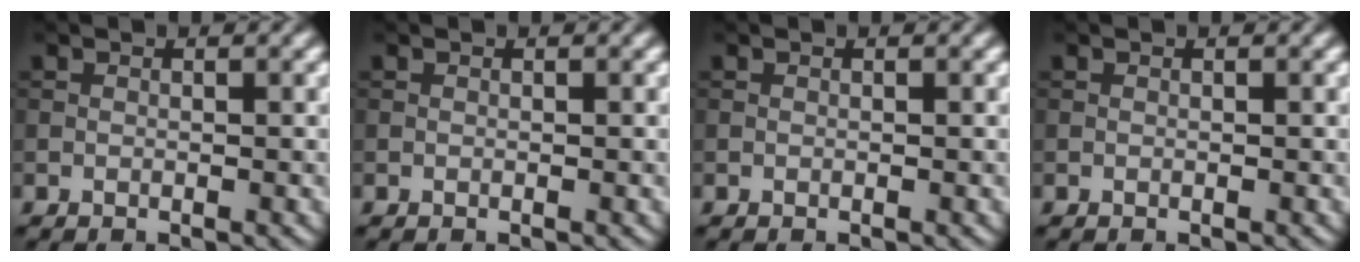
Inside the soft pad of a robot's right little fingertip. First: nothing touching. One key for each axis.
{"total": 0.0}
{"total": 0.0}
{"total": 0.0}